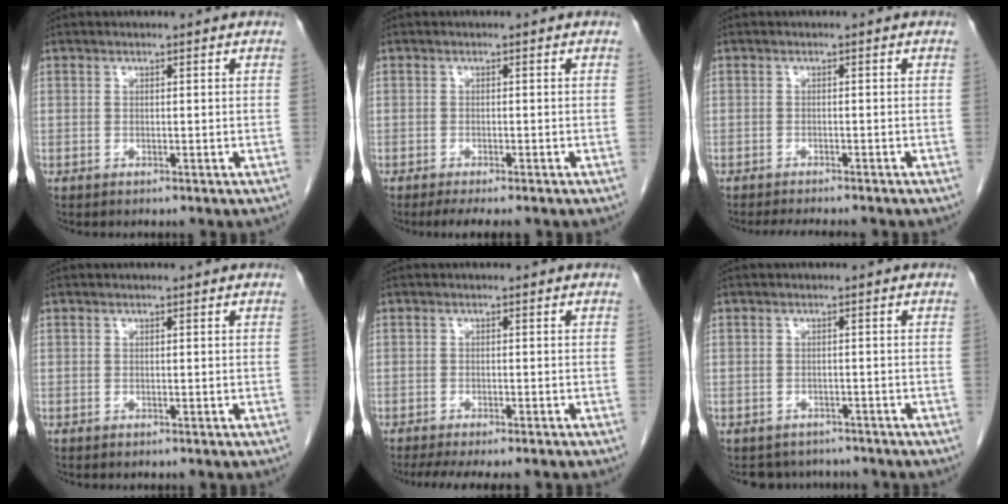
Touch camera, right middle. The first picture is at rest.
{"total": 4.6, "force": [-3.7, 0.9, 2.6], "torque": [-0.033, -0.010, -0.052]}
{"total": 5.8, "force": [-5.2, 0.9, 2.4], "torque": [-0.027, -0.007, -0.072]}
{"total": 0.0}
{"total": 8.2, "force": [-6.9, 1.4, 4.4], "torque": [-0.059, -0.009, -0.099]}
{"total": 4.5, "force": [-4.0, 2.1, -0.1], "torque": [0.005, 0.005, -0.051]}